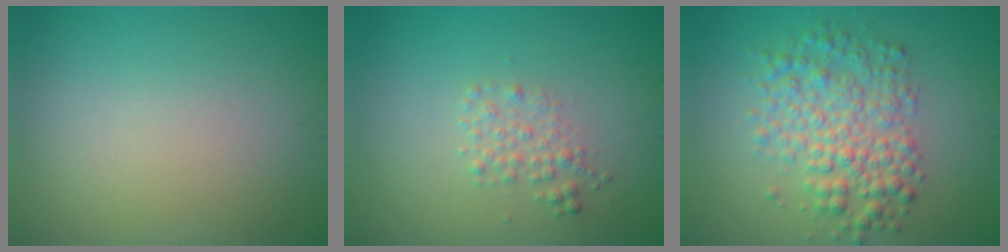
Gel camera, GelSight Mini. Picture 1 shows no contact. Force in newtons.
{"total": 1.6, "press": 1.6, "slide": 0.0}
{"total": 4.9, "press": 4.9, "slide": 0.1}